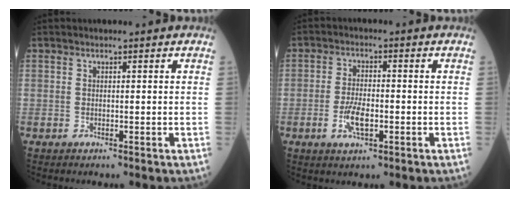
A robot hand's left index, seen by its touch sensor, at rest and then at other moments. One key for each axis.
{"total": 4.8, "fx": -1.6, "fy": 1.7, "fz": 4.2, "tx": -0.089, "ty": -0.001, "tz": -0.030}